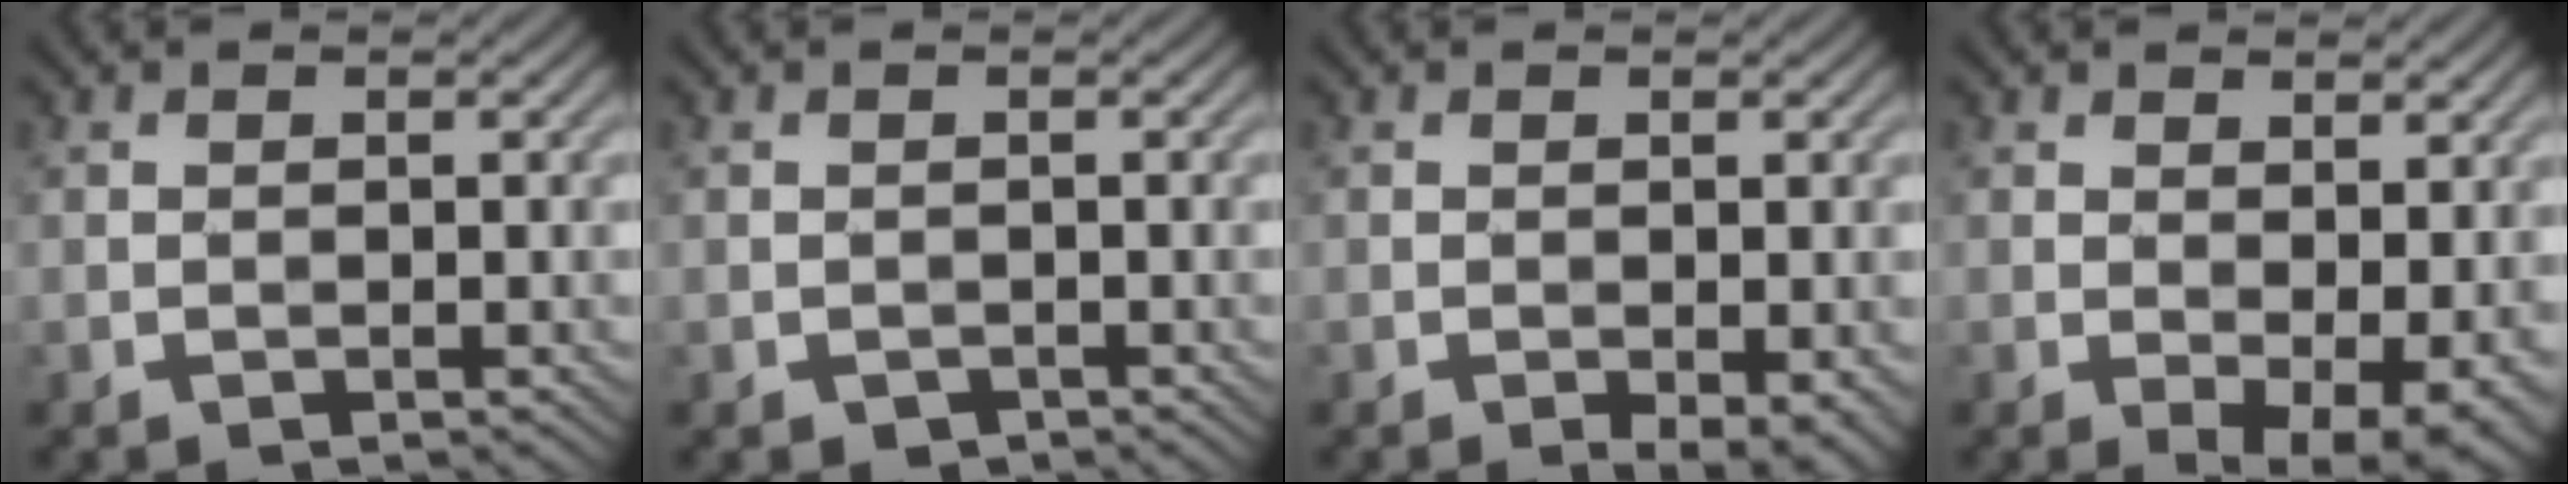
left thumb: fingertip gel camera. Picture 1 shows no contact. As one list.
[{"total": 0.6, "force": [-0.3, 0.5, 0.0], "torque": [0.002, -0.002, -0.004]}, {"total": 2.8, "force": [-1.3, 0.7, 2.3], "torque": [-0.035, -0.001, -0.013]}, {"total": 5.7, "force": [-0.1, 2.8, 5.0], "torque": [-0.078, -0.012, 0.011]}]